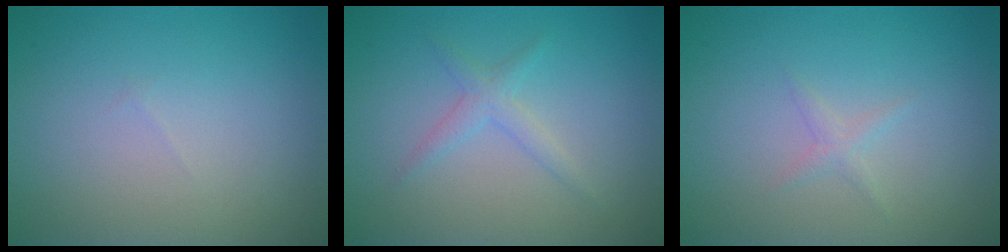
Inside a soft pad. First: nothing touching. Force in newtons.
{"total": 1.6, "press": 1.6, "slide": 0.1}
{"total": 0.9, "press": 0.8, "slide": 0.1}